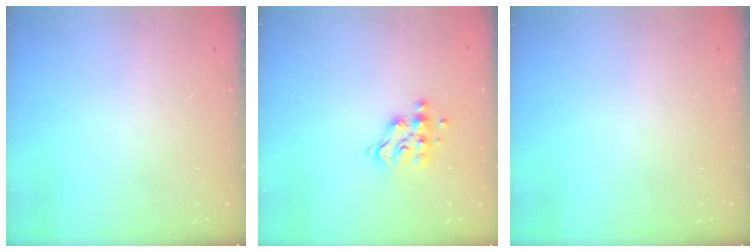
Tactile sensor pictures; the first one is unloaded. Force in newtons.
{"total": 10.0, "press": 9.9, "slide": 0.8}
{"total": 0.0}